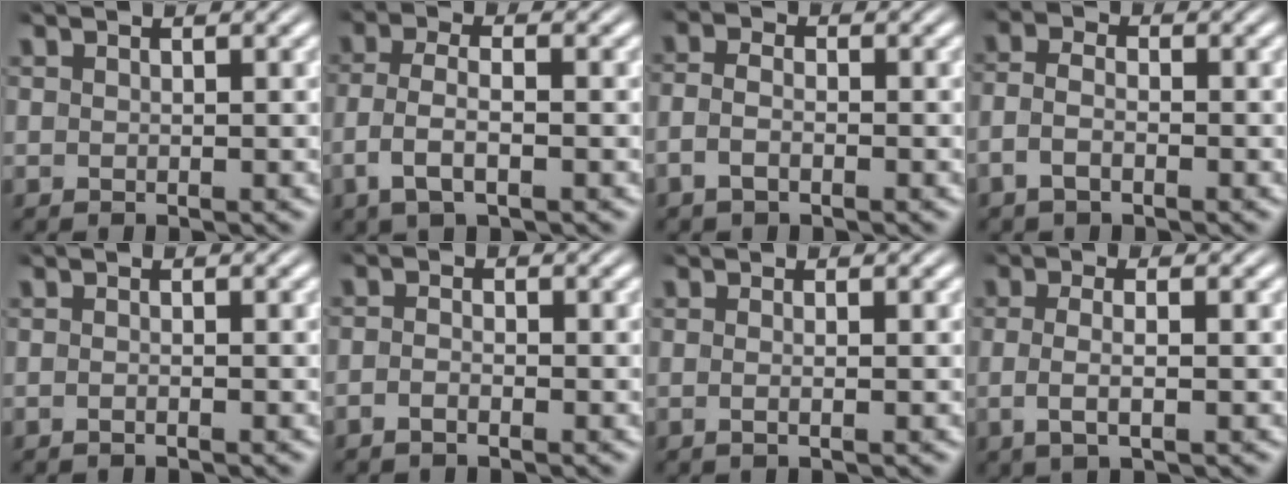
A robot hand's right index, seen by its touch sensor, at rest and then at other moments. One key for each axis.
{"total": 3.8, "fx": -1.2, "fy": 1.8, "fz": 3.1, "tx": -0.071, "ty": -0.011, "tz": -0.016}
{"total": 2.4, "fx": -1.1, "fy": 1.4, "fz": 1.6, "tx": -0.043, "ty": -0.011, "tz": -0.018}
{"total": 2.9, "fx": -1.3, "fy": 1.9, "fz": 1.9, "tx": -0.051, "ty": -0.012, "tz": -0.020}
{"total": 0.6, "fx": -0.5, "fy": -0.1, "fz": 0.3, "tx": -0.005, "ty": 0.002, "tz": -0.014}
{"total": 1.4, "fx": -1.1, "fy": 0.6, "fz": 0.6, "tx": -0.016, "ty": -0.007, "tz": -0.023}
{"total": 1.1, "fx": -0.4, "fy": -0.3, "fz": 1.0, "tx": -0.021, "ty": -0.007, "tz": -0.006}
{"total": 3.0, "fx": -0.4, "fy": 1.0, "fz": 2.8, "tx": -0.062, "ty": -0.011, "tz": -0.001}